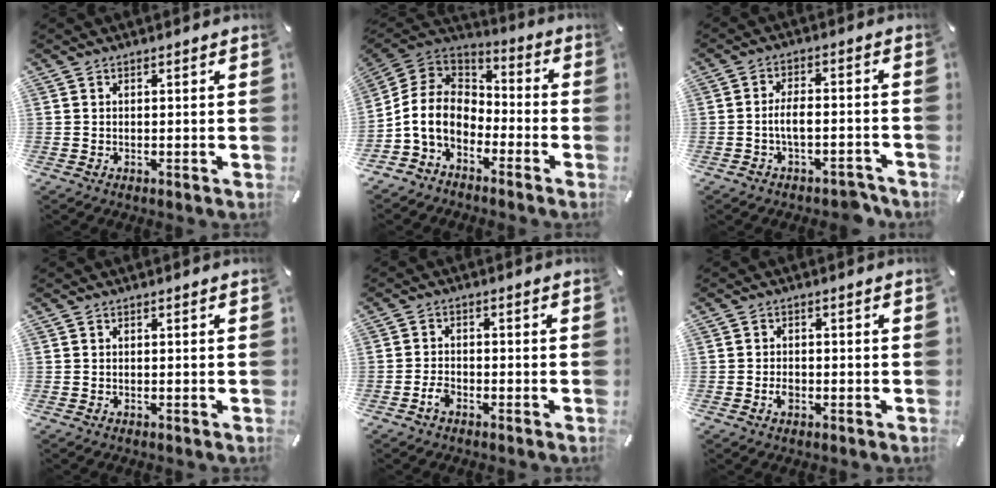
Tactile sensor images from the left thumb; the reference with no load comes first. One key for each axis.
{"total": 10.9, "fx": -4.8, "fy": 8.3, "fz": 5.2, "tx": -0.134, "ty": 0.020, "tz": -0.092}
{"total": 6.1, "fx": -2.7, "fy": 3.0, "fz": 4.6, "tx": -0.082, "ty": 0.020, "tz": -0.048}
{"total": 0.0}
{"total": 2.8, "fx": -1.7, "fy": 1.6, "fz": 1.5, "tx": -0.034, "ty": 0.006, "tz": -0.035}
{"total": 2.3, "fx": -0.9, "fy": 1.6, "fz": 1.5, "tx": -0.034, "ty": 0.002, "tz": -0.019}